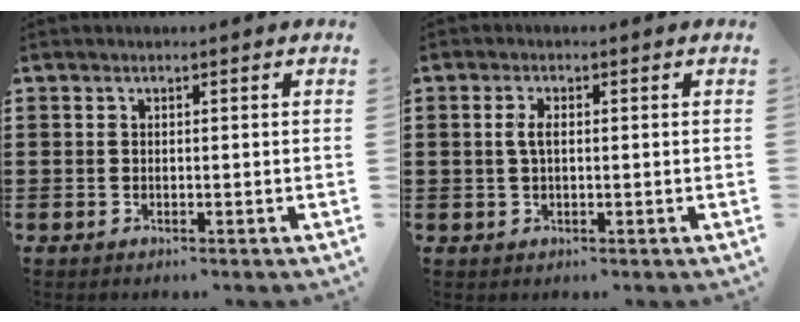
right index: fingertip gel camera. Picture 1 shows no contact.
{"total": 2.5, "force": [0.2, 1.0, 2.2], "torque": [-0.053, 0.001, -0.001]}